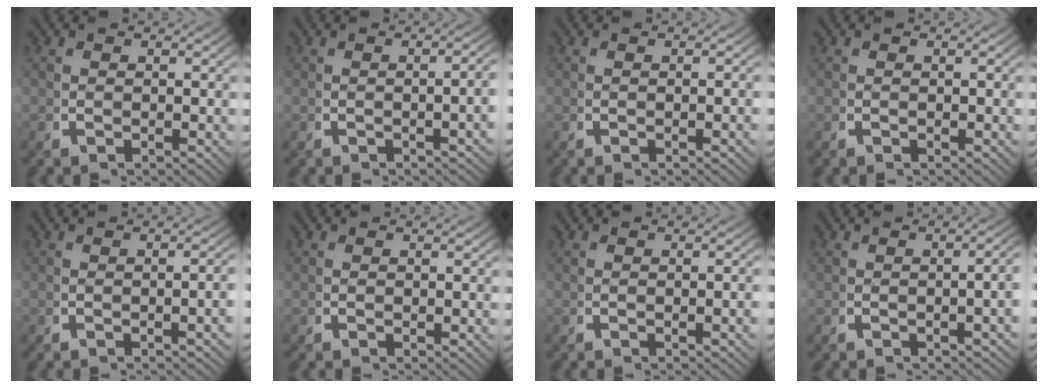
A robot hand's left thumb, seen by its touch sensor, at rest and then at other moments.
{"total": 2.7, "force": [-0.5, 0.5, 2.6], "torque": [-0.034, 0.007, -0.007]}
{"total": 0.6, "force": [-0.2, 0.0, 0.6], "torque": [-0.009, 0.005, -0.004]}
{"total": 0.0}
{"total": 2.0, "force": [-0.5, 0.3, 1.9], "torque": [-0.026, 0.006, -0.007]}
{"total": 0.0}
{"total": 1.0, "force": [-0.3, 0.1, 0.9], "torque": [-0.015, 0.004, -0.004]}
{"total": 3.3, "force": [-0.5, 0.8, 3.2], "torque": [-0.036, 0.011, -0.008]}